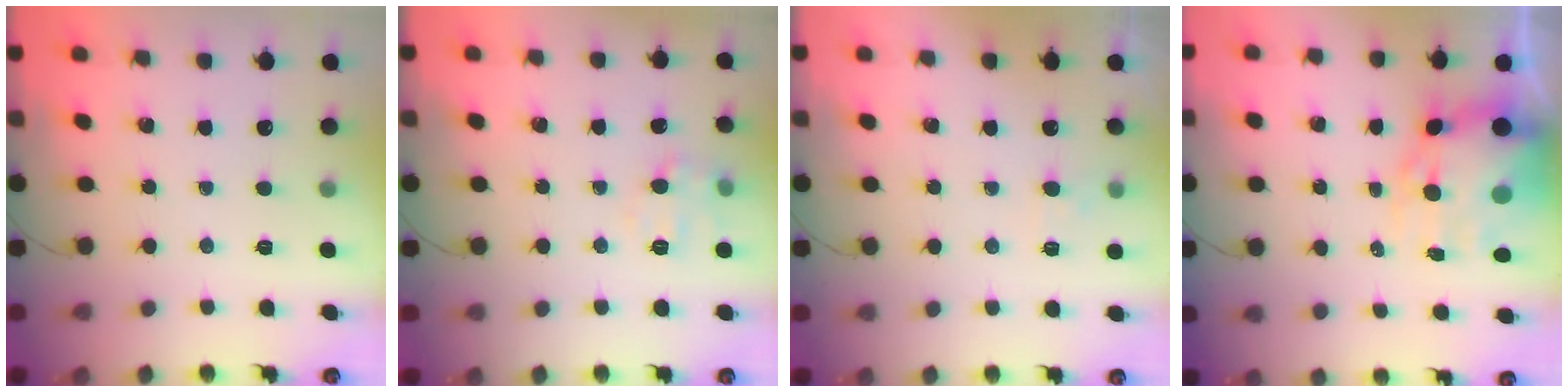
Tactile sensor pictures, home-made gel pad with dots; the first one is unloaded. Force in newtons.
{"total": 7.0, "press": 6.9, "slide": 0.7}
{"total": 3.2, "press": 2.8, "slide": 1.6}
{"total": 12.6, "press": 12.2, "slide": 3.1}